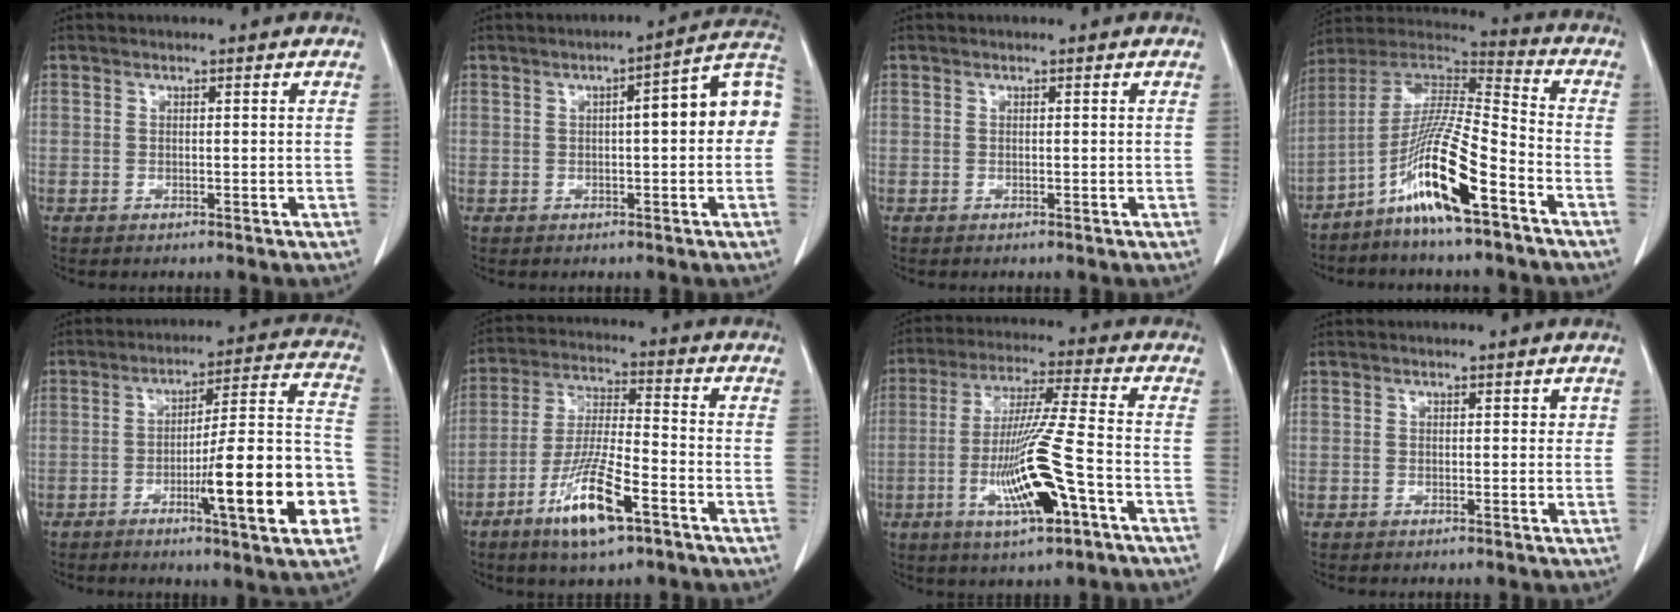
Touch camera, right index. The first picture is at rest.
{"total": 9.8, "force": [0.7, 1.6, 9.6], "torque": [-0.124, 0.036, 0.002]}
{"total": 0.0}
{"total": 13.9, "force": [-7.5, 0.5, 11.7], "torque": [-0.235, -0.006, -0.142]}
{"total": 17.9, "force": [-6.0, 1.2, 16.8], "torque": [-0.206, 0.011, -0.083]}
{"total": 11.9, "force": [-6.3, 2.0, 9.9], "torque": [-0.195, -0.016, -0.112]}
{"total": 14.0, "force": [-4.7, 0.3, 13.2], "torque": [-0.261, -0.013, -0.084]}
{"total": 1.1, "force": [0.5, 0.7, 0.5], "torque": [0.001, 0.002, 0.005]}